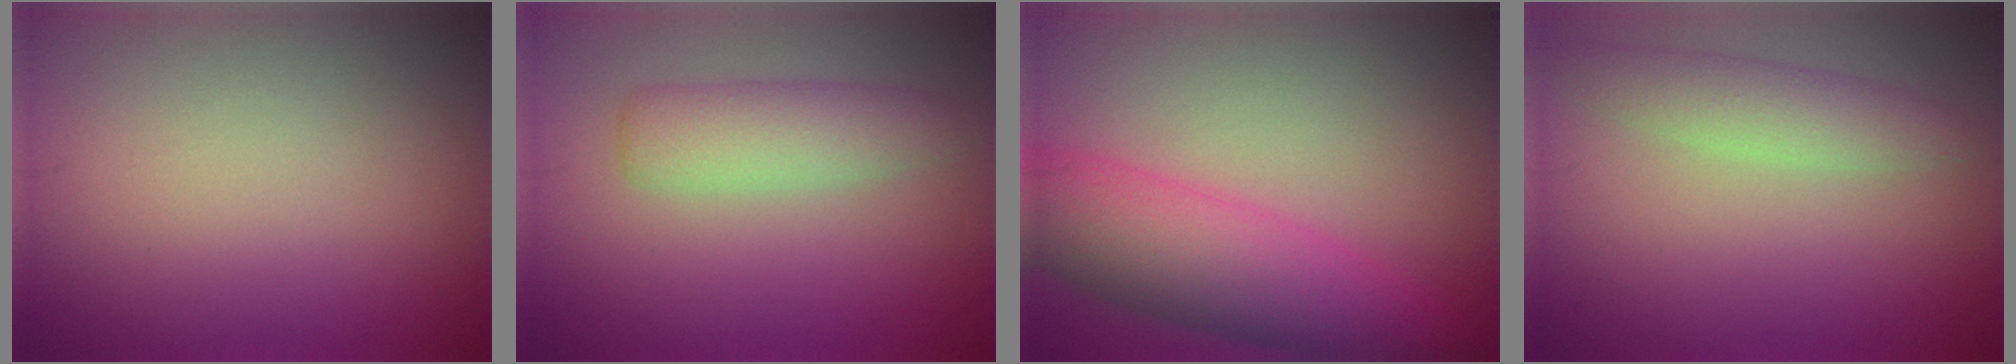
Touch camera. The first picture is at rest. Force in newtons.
{"total": 3.4, "press": 3.4, "slide": 0.1}
{"total": 7.2, "press": 7.2, "slide": 0.3}
{"total": 3.1, "press": 3.1, "slide": 0.0}